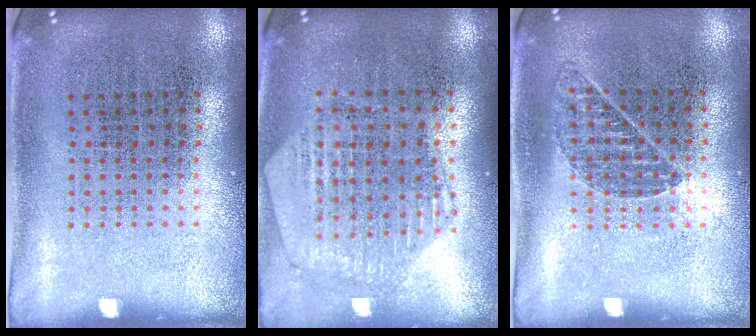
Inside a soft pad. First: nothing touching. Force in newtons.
{"total": 1.1, "press": 1.1, "slide": 0.3}
{"total": 0.8, "press": 0.8, "slide": 0.1}